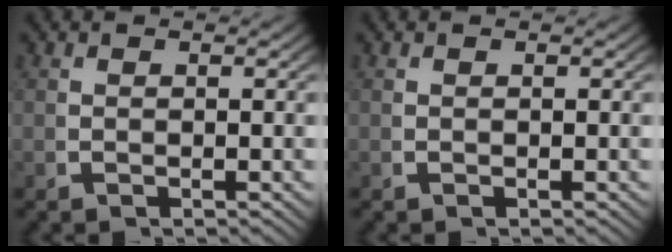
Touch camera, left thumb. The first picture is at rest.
{"total": 0.0}